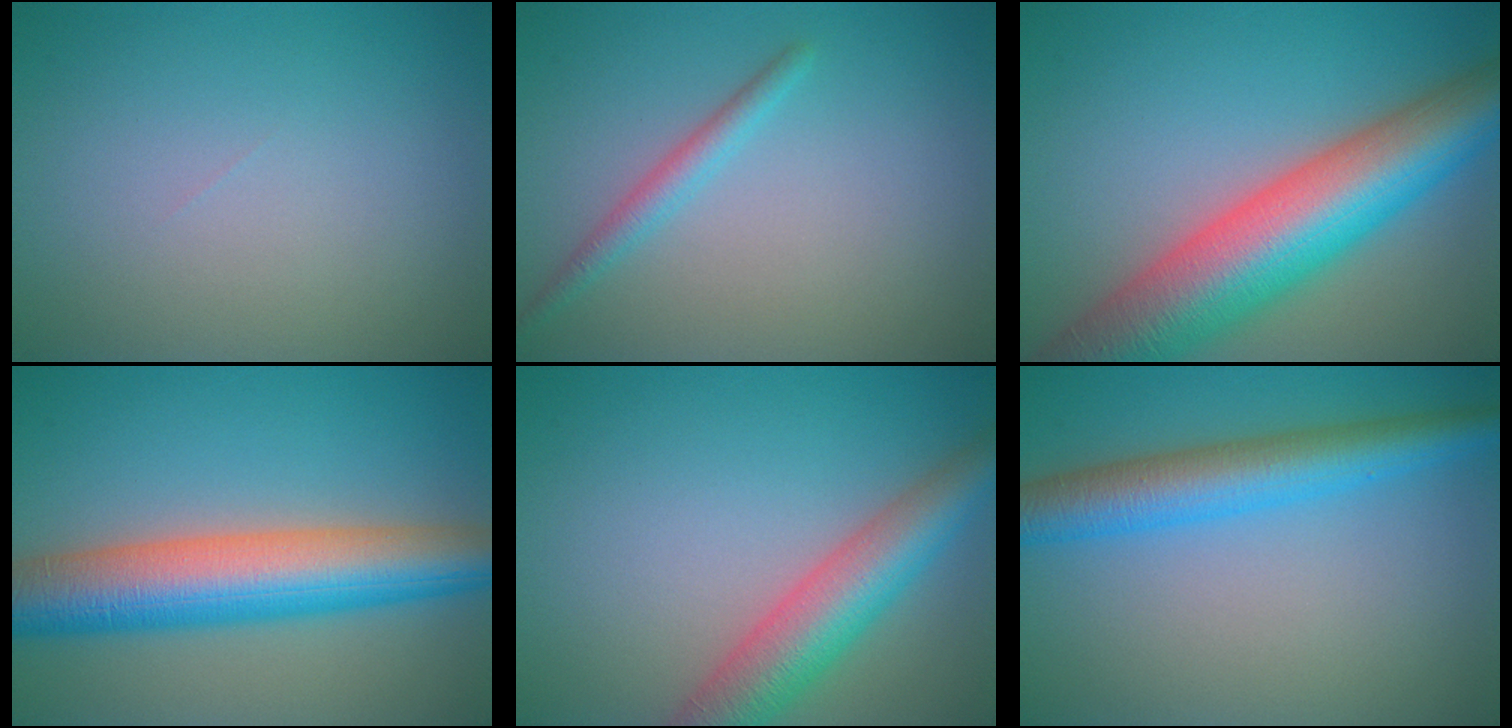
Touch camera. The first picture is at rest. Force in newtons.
{"total": 1.8, "press": 1.8, "slide": 0.0}
{"total": 13.0, "press": 13.0, "slide": 0.5}
{"total": 10.1, "press": 10.1, "slide": 0.3}
{"total": 6.6, "press": 6.6, "slide": 0.3}
{"total": 5.9, "press": 5.9, "slide": 0.1}